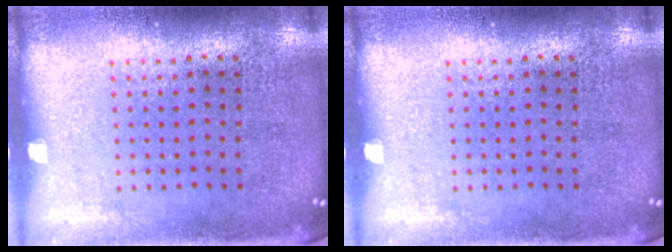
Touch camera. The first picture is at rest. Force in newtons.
{"total": 0.0}